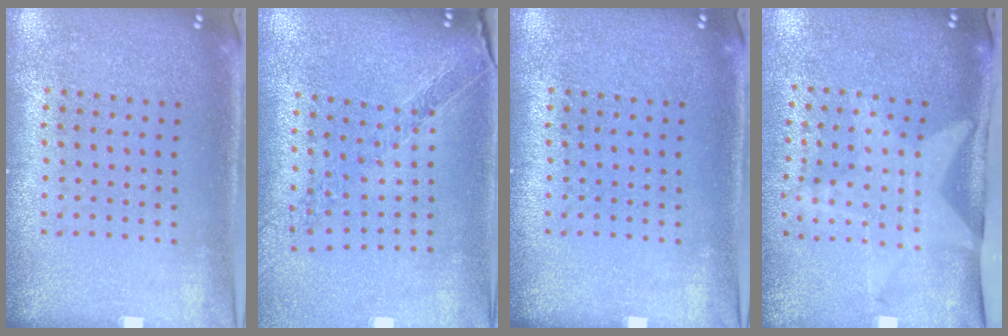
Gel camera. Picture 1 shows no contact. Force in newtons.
{"total": 1.0, "press": 1.0, "slide": 0.0}
{"total": 0.0}
{"total": 2.1, "press": 1.6, "slide": 1.3}